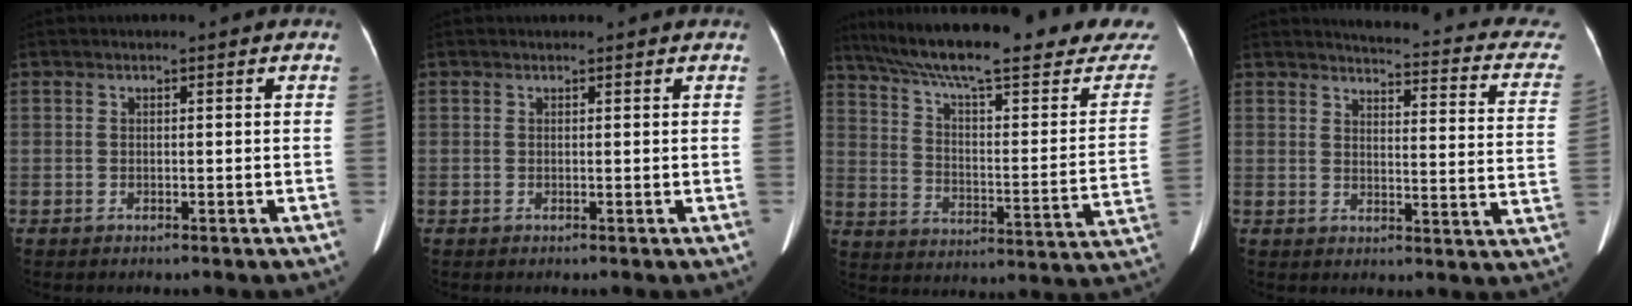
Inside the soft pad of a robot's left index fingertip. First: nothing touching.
{"total": 1.2, "force": [1.2, 0.2, 0.2], "torque": [-0.011, 0.014, 0.014]}
{"total": 31.3, "force": [26.8, 4.1, 15.6], "torque": [-0.247, -0.059, 0.352]}
{"total": 16.9, "force": [15.3, 3.2, 6.5], "torque": [-0.059, -0.054, 0.140]}